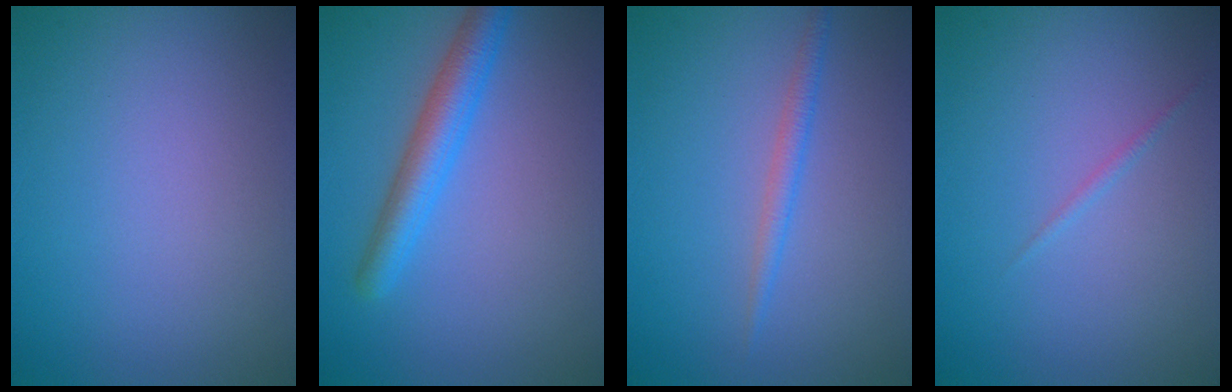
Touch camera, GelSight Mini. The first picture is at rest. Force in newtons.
{"total": 3.6, "press": 3.6, "slide": 0.1}
{"total": 1.5, "press": 1.5, "slide": 0.1}
{"total": 0.5, "press": 0.5, "slide": 0.0}